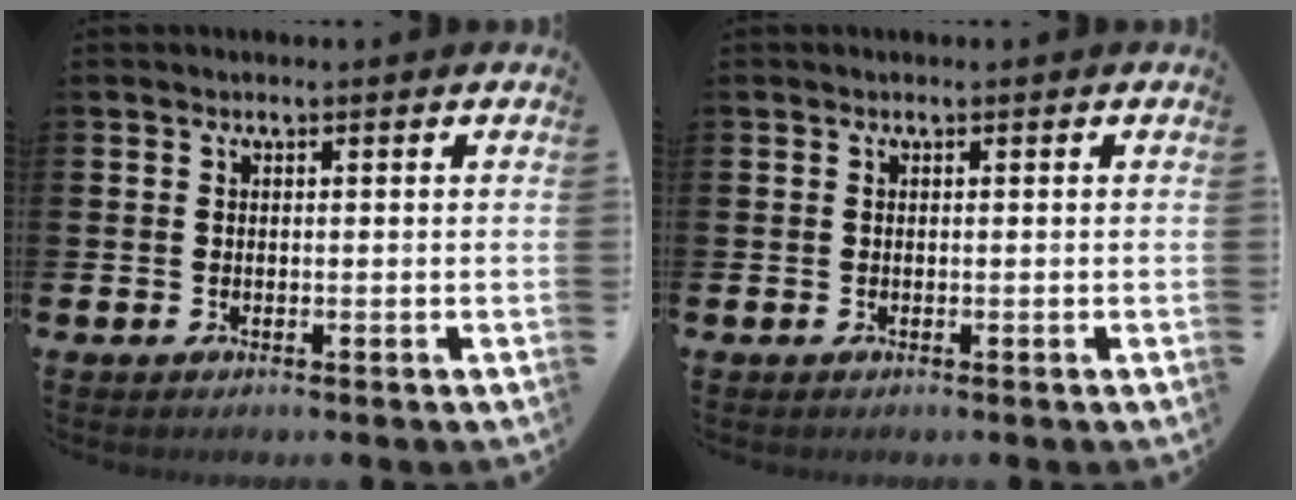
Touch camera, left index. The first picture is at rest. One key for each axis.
{"total": 0.0}